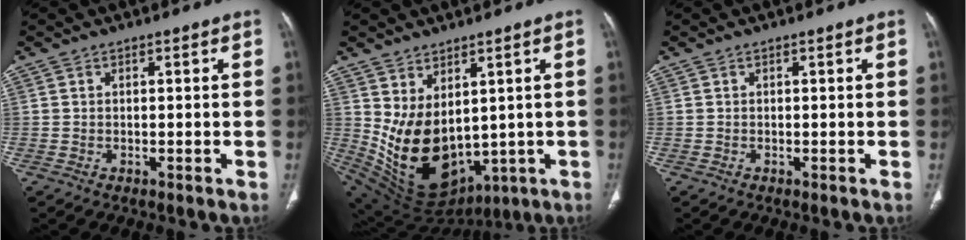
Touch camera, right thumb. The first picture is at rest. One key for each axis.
{"total": 16.0, "fx": 1.6, "fy": 10.2, "fz": 12.2, "tx": -0.198, "ty": -0.034, "tz": 0.074}
{"total": 0.0}